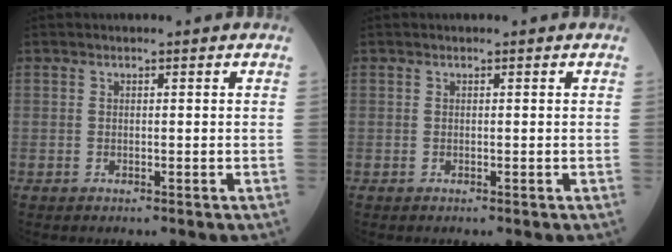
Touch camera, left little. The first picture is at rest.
{"total": 0.0}